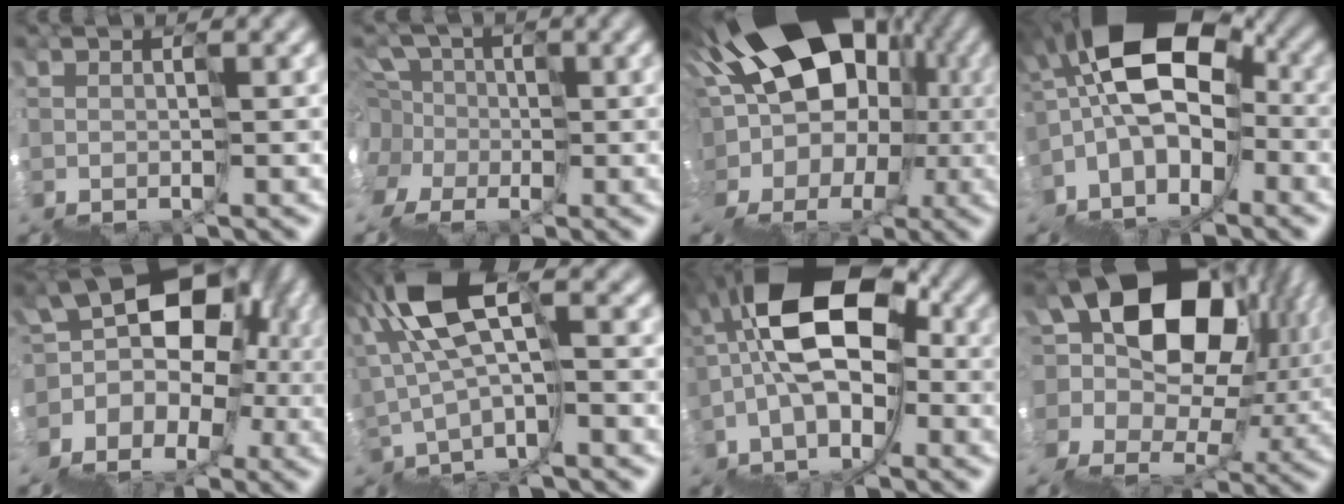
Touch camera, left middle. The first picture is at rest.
{"total": 3.6, "force": [-1.1, 3.4, -0.1], "torque": [0.013, 0.029, -0.031]}
{"total": 12.3, "force": [3.1, 8.8, 8.1], "torque": [-0.076, 0.049, 0.051]}
{"total": 8.2, "force": [-0.9, 5.5, 5.9], "torque": [-0.072, 0.030, -0.021]}
{"total": 10.4, "force": [1.5, 8.6, 5.7], "torque": [-0.067, 0.029, 0.024]}
{"total": 5.9, "force": [3.2, 2.5, 4.3], "torque": [-0.092, 0.032, 0.043]}
{"total": 8.3, "force": [0.6, 5.3, 6.4], "torque": [-0.088, 0.041, -0.007]}
{"total": 14.2, "force": [6.4, 10.0, 7.8], "torque": [-0.128, 0.040, 0.112]}